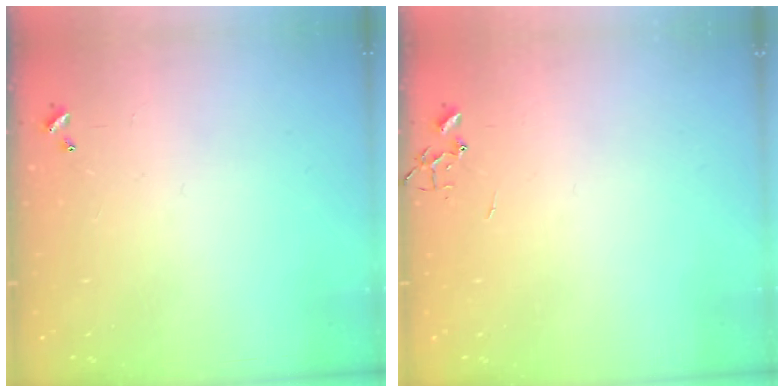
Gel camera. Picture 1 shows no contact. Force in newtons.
{"total": 0.0}